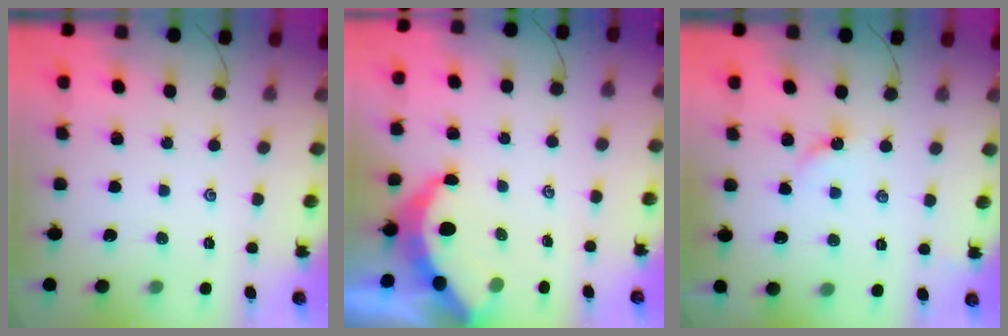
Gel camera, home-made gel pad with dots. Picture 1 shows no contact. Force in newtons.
{"total": 5.9, "press": 5.9, "slide": 0.1}
{"total": 2.6, "press": 2.5, "slide": 0.4}